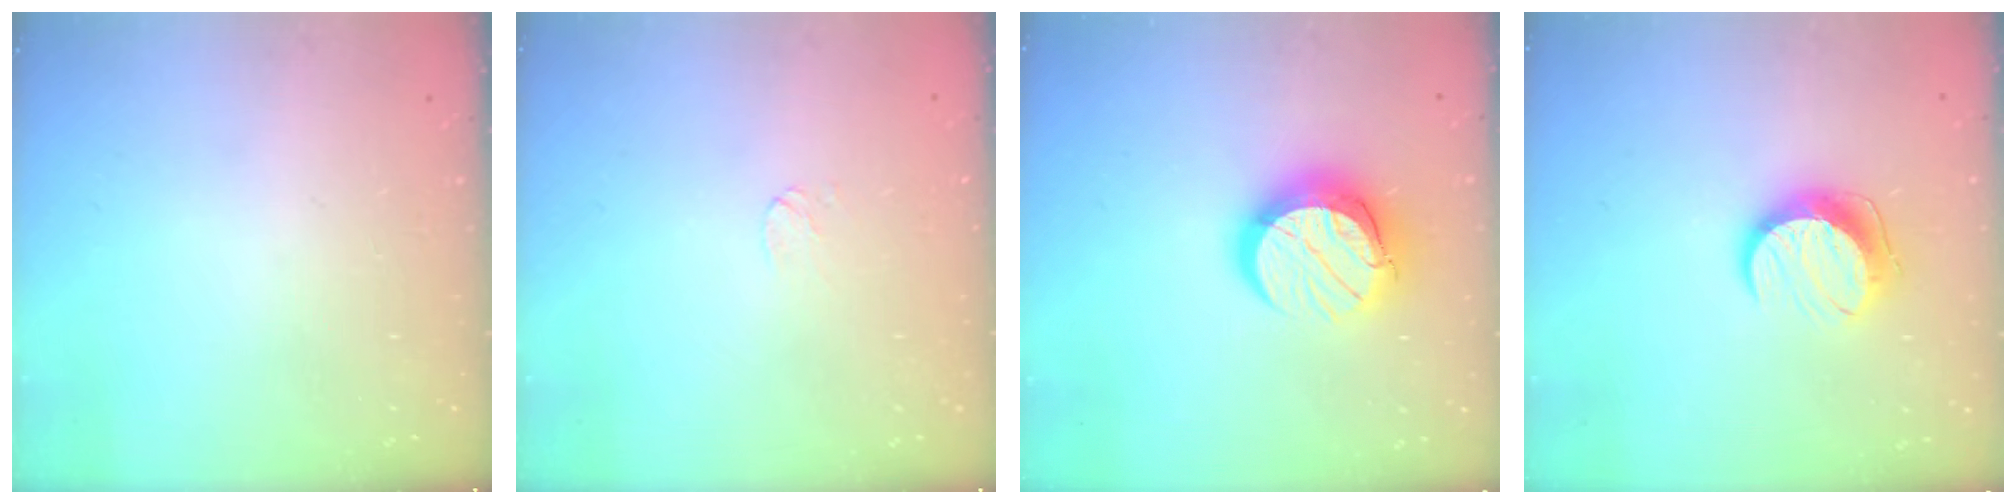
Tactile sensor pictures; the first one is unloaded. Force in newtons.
{"total": 3.1, "press": 3.1, "slide": 0.3}
{"total": 12.9, "press": 12.8, "slide": 1.2}
{"total": 10.5, "press": 10.5, "slide": 0.4}